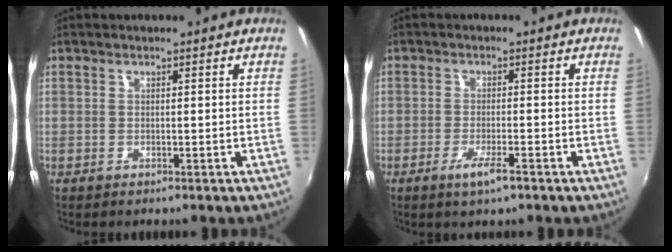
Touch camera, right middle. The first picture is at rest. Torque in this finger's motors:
{"motor_torque": [0.45, -0.28, 0.21, 0.07]}